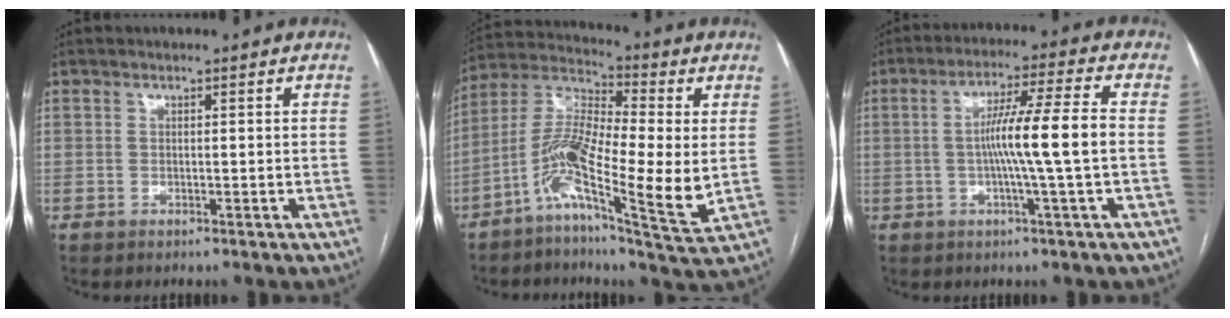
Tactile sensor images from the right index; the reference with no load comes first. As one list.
[{"total": 15.5, "force": [-2.4, 2.8, 15.1], "torque": [-0.298, 0.006, -0.054]}, {"total": 9.6, "force": [-0.7, -1.2, 9.5], "torque": [-0.166, 0.011, -0.014]}]